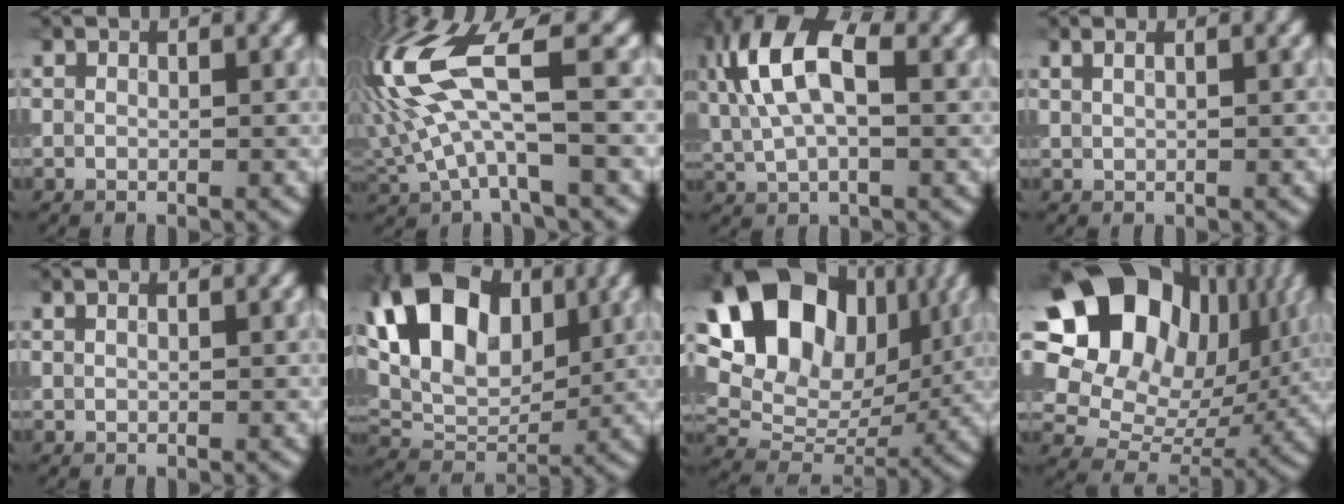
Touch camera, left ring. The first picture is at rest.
{"total": 9.9, "force": [1.7, 3.6, 9.1], "torque": [-0.203, 0.012, 0.028]}
{"total": 8.1, "force": [2.2, 3.8, 6.8], "torque": [-0.154, 0.015, 0.035]}
{"total": 2.0, "force": [1.1, 1.1, 1.3], "torque": [-0.013, 0.006, -0.005]}
{"total": 0.6, "force": [0.3, 0.3, 0.4], "torque": [-0.010, -0.005, 0.004]}
{"total": 10.9, "force": [3.7, 6.8, 7.6], "torque": [-0.149, 0.006, 0.061]}
{"total": 16.1, "force": [6.5, 11.2, 9.6], "torque": [-0.166, 0.044, 0.112]}
{"total": 16.9, "force": [6.2, 12.5, 9.5], "torque": [-0.169, 0.039, 0.103]}